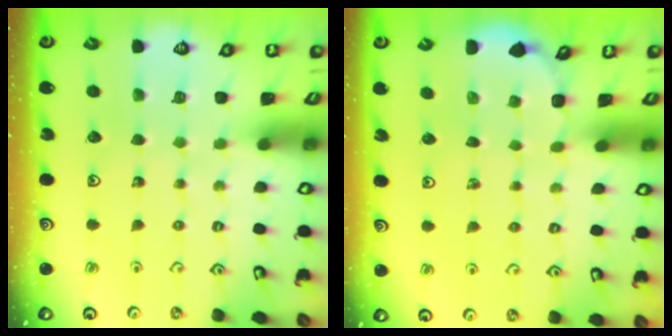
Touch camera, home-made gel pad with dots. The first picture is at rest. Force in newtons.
{"total": 1.8, "press": 1.7, "slide": 0.0}